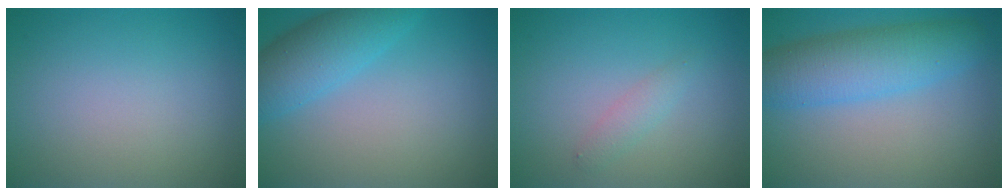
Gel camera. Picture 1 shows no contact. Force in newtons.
{"total": 4.9, "press": 4.9, "slide": 0.2}
{"total": 1.3, "press": 1.3, "slide": 0.0}
{"total": 6.5, "press": 6.5, "slide": 0.1}